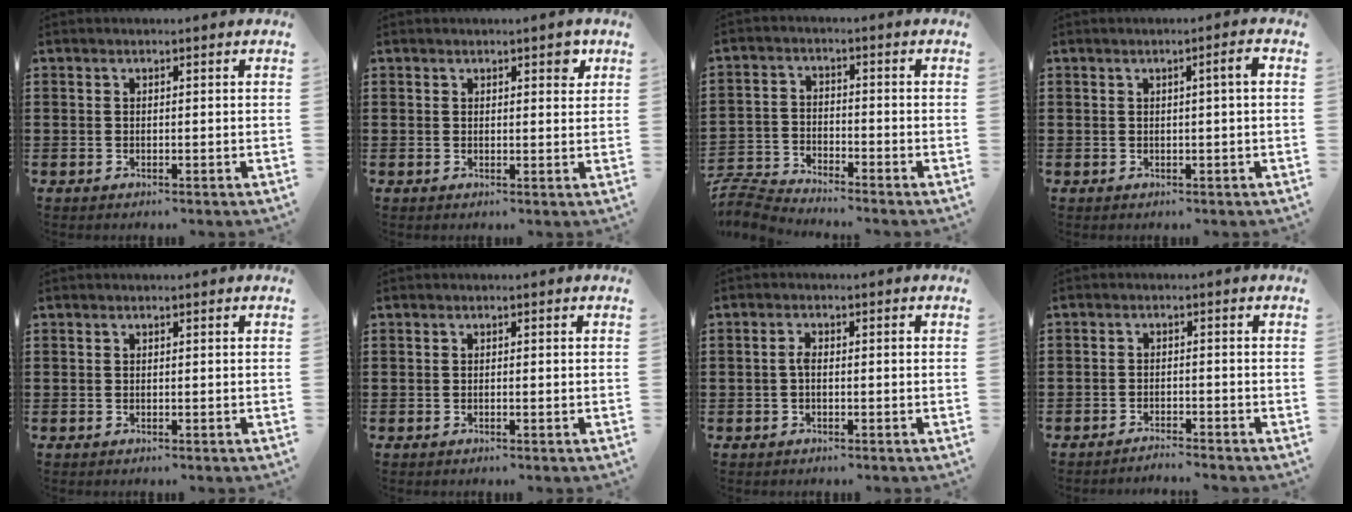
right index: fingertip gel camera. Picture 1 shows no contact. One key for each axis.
{"total": 2.3, "fx": 1.5, "fy": 0.9, "fz": 1.5, "tx": -0.015, "ty": 0.000, "tz": 0.022}
{"total": 4.4, "fx": -4.4, "fy": 0.2, "fz": 0.5, "tx": -0.033, "ty": -0.008, "tz": -0.096}
{"total": 2.2, "fx": 0.4, "fy": -0.1, "fz": 2.1, "tx": -0.038, "ty": -0.002, "tz": 0.004}
{"total": 0.0}
{"total": 0.0}
{"total": 1.7, "fx": -0.3, "fy": 0.5, "fz": 1.6, "tx": -0.030, "ty": 0.003, "tz": -0.006}
{"total": 2.0, "fx": -2.0, "fy": -0.1, "fz": 0.0, "tx": -0.004, "ty": 0.003, "tz": -0.043}